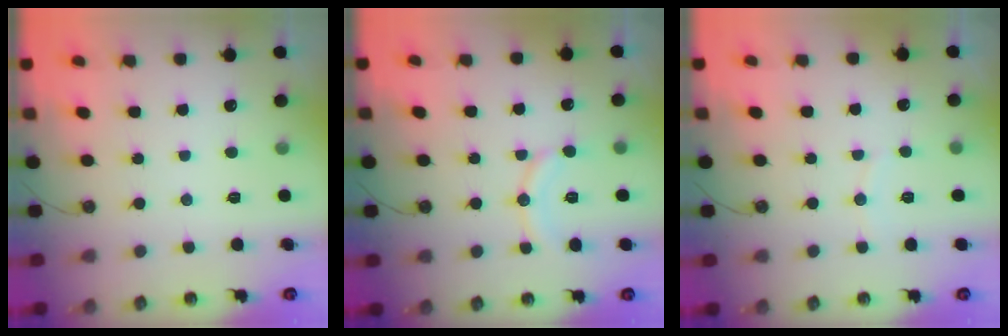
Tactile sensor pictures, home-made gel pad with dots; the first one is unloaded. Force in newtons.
{"total": 9.3, "press": 9.3, "slide": 0.4}
{"total": 3.4, "press": 3.4, "slide": 0.3}